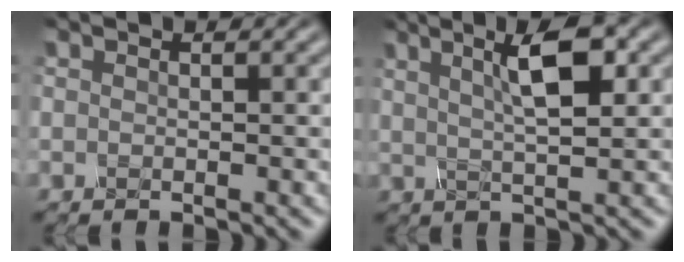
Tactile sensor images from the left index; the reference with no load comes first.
{"total": 5.4, "force": [1.9, 1.3, 4.9], "torque": [-0.072, 0.007, 0.029]}